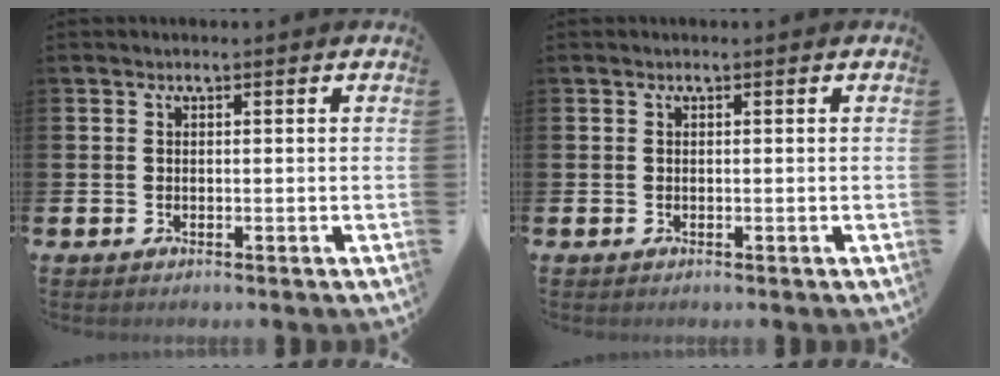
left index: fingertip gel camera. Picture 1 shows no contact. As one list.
[{"total": 0.0}]